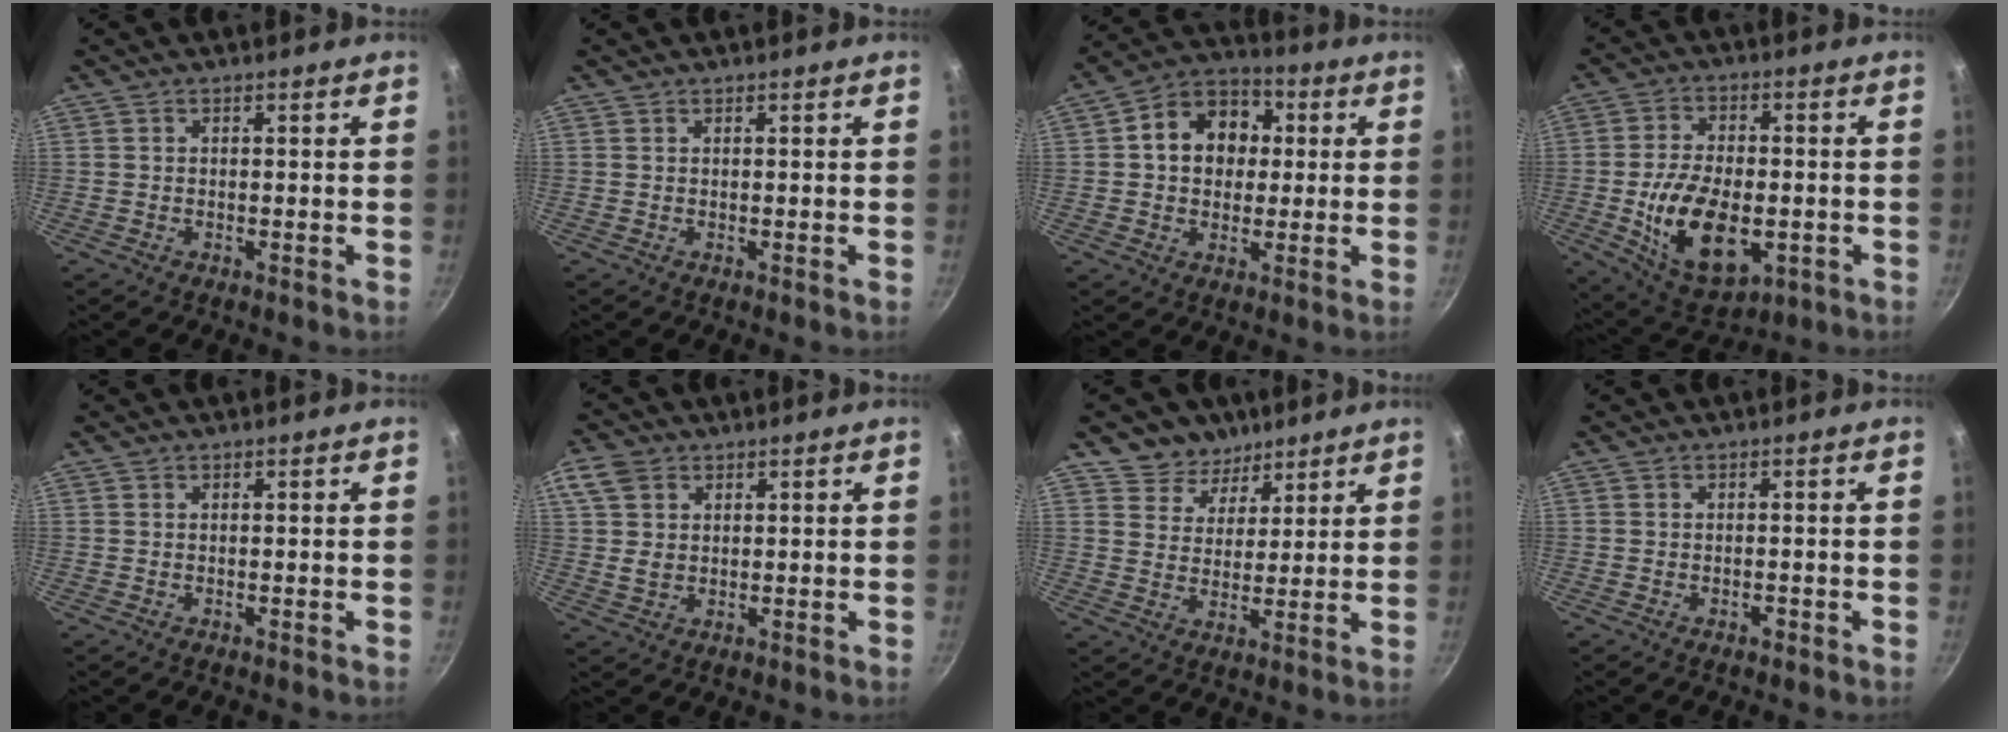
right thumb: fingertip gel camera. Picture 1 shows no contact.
{"total": 0.0}
{"total": 12.6, "force": [1.9, 10.0, 7.3], "torque": [-0.080, 0.021, 0.015]}
{"total": 16.9, "force": [-3.6, 9.6, 13.5], "torque": [-0.222, 0.005, -0.047]}
{"total": 0.0}
{"total": 6.5, "force": [2.5, 4.8, 3.5], "torque": [-0.058, -0.006, 0.045]}
{"total": 7.2, "force": [5.0, 5.1, 0.8], "torque": [0.023, -0.032, 0.079]}
{"total": 1.1, "force": [-0.7, 0.5, 0.8], "torque": [-0.011, 0.006, -0.009]}